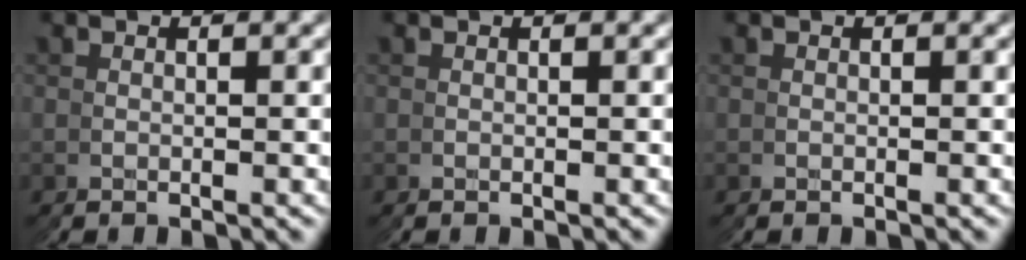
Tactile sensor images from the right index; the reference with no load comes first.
{"total": 0.0}
{"total": 0.0}